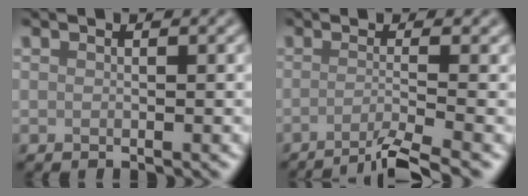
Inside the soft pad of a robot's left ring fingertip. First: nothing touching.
{"total": 4.3, "force": [-2.3, 0.5, 3.6], "torque": [-0.045, 0.001, -0.056]}